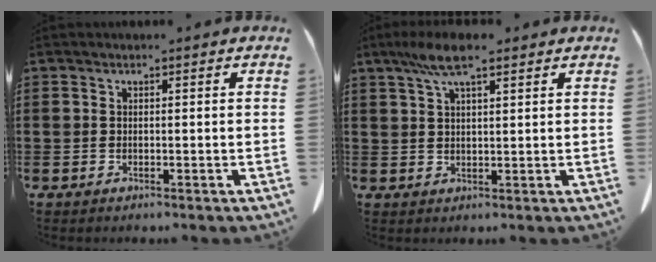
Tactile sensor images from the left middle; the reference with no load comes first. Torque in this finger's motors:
{"motor_torque": [1.43, -0.33, 0.40, 0.16]}